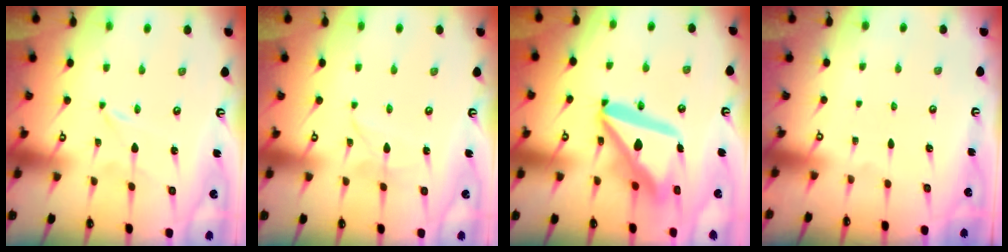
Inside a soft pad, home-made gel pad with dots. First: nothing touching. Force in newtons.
{"total": 3.6, "press": 3.6, "slide": 0.2}
{"total": 17.4, "press": 17.2, "slide": 2.1}
{"total": 0.0}